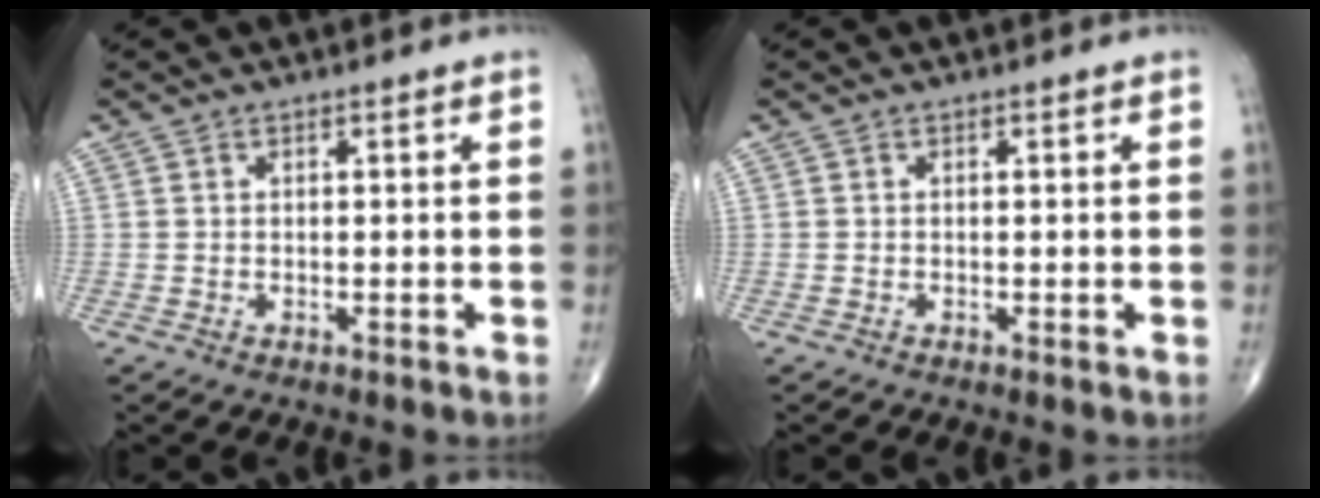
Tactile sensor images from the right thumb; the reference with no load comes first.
{"total": 0.6, "force": [-0.5, 0.1, 0.2], "torque": [-0.001, -0.002, -0.014]}